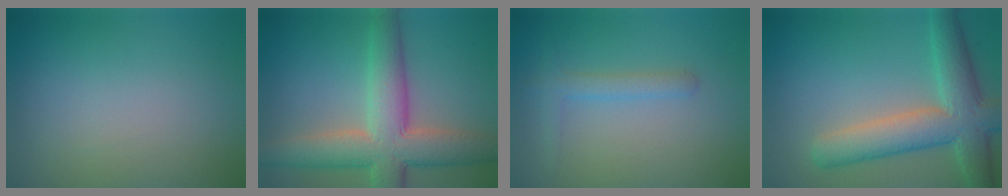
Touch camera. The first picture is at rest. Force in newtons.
{"total": 8.5, "press": 8.5, "slide": 0.4}
{"total": 1.7, "press": 1.7, "slide": 0.1}
{"total": 7.7, "press": 7.7, "slide": 0.4}